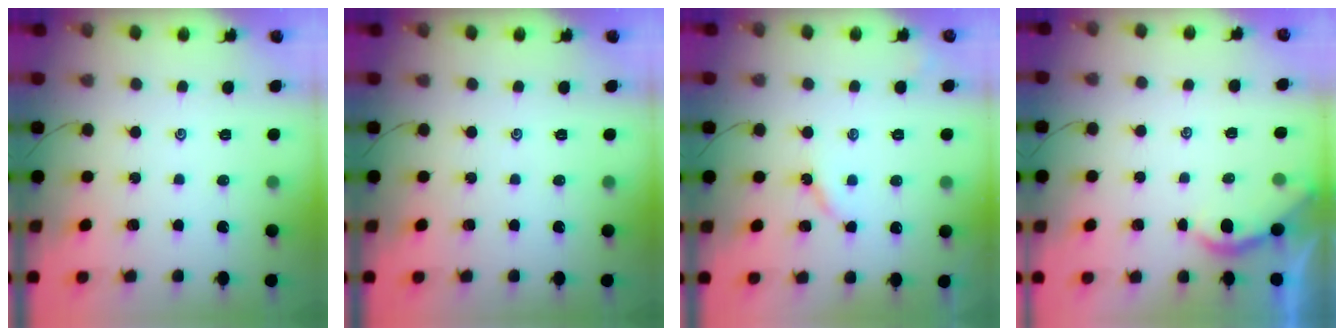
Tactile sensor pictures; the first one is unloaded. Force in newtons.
{"total": 0.0}
{"total": 4.1, "press": 4.1, "slide": 0.5}
{"total": 1.9, "press": 1.9, "slide": 0.4}